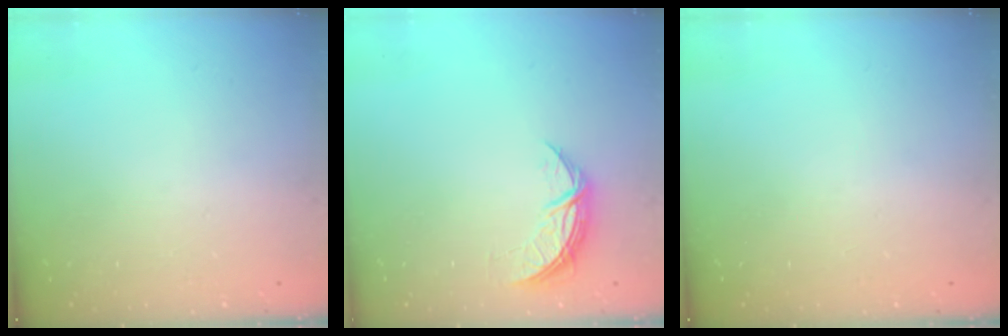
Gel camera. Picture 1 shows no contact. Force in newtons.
{"total": 6.9, "press": 6.9, "slide": 0.5}
{"total": 0.0}